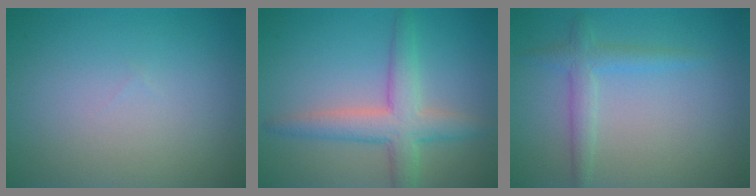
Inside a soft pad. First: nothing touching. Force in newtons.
{"total": 4.6, "press": 4.6, "slide": 0.2}
{"total": 2.2, "press": 2.2, "slide": 0.1}